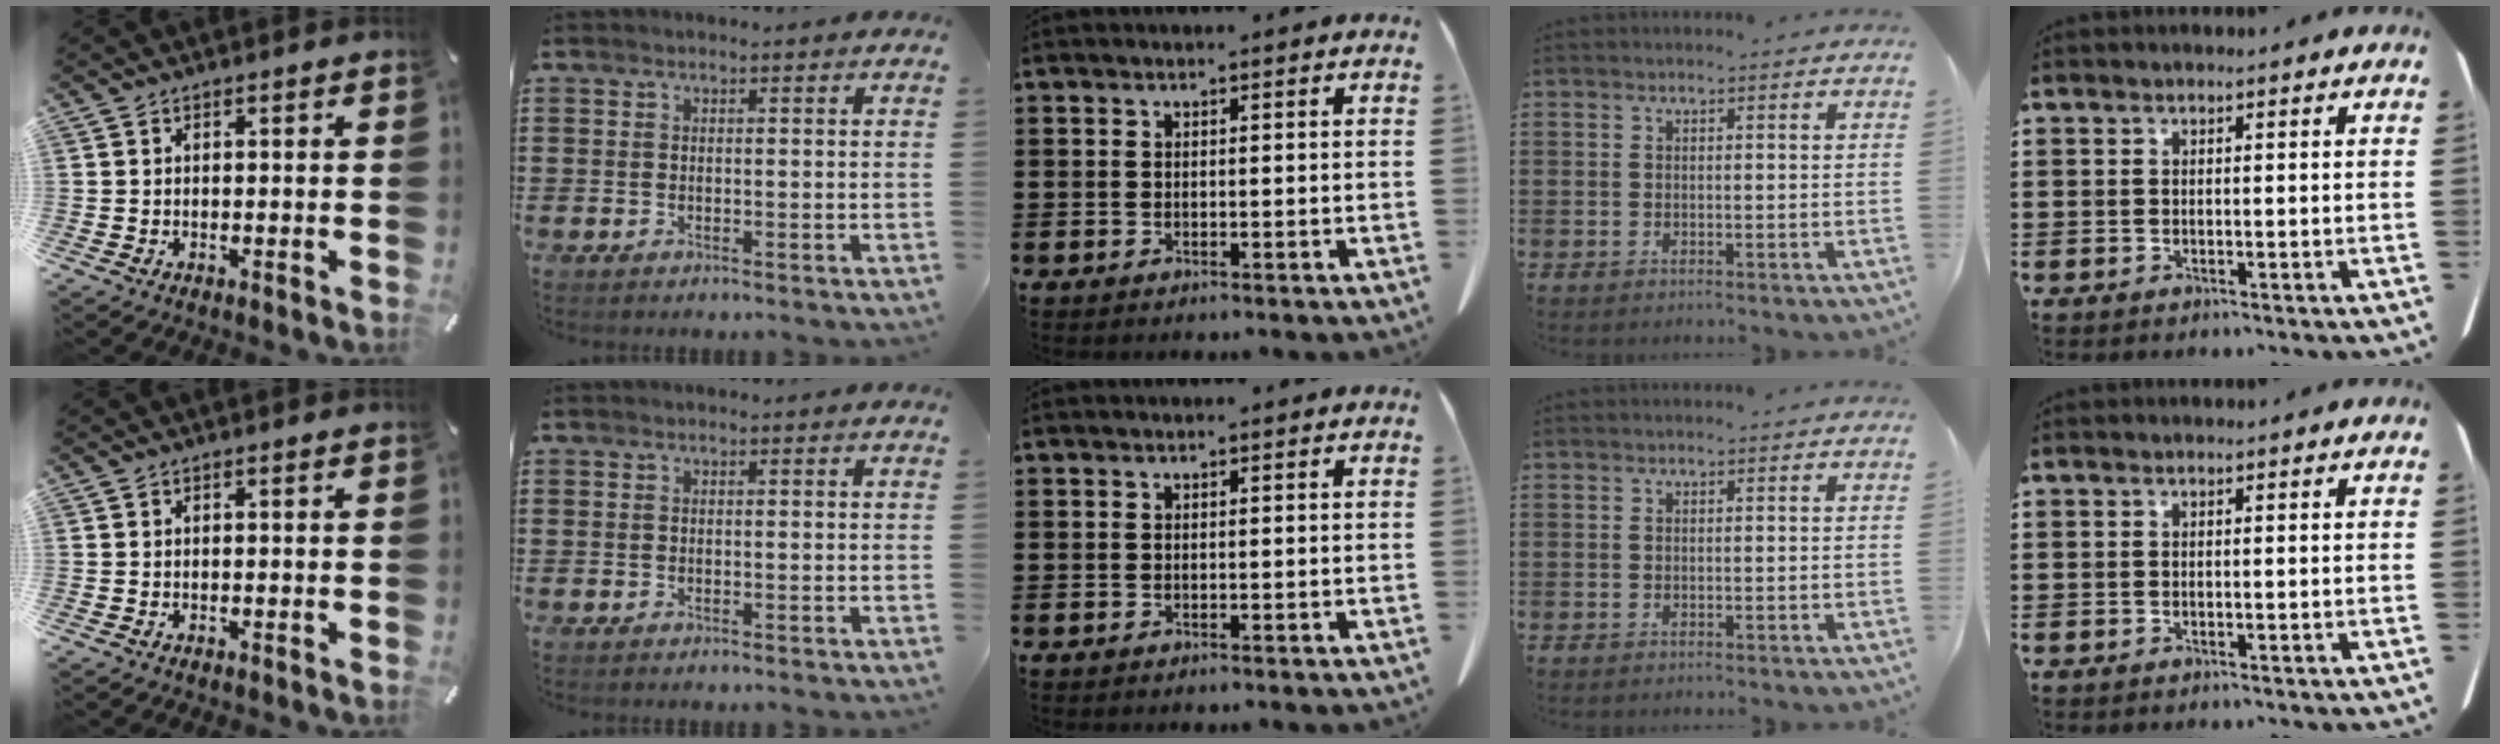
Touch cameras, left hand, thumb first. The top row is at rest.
{}